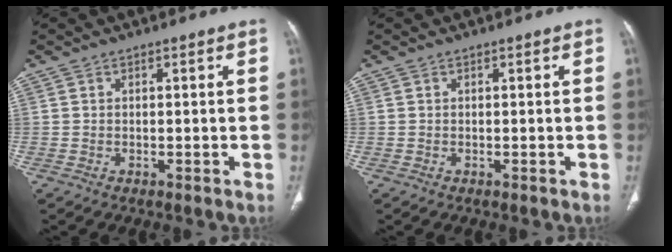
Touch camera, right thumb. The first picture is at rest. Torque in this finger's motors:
{"motor_torque": [0.01, 0.00, 0.00, 0.02, 0.01]}